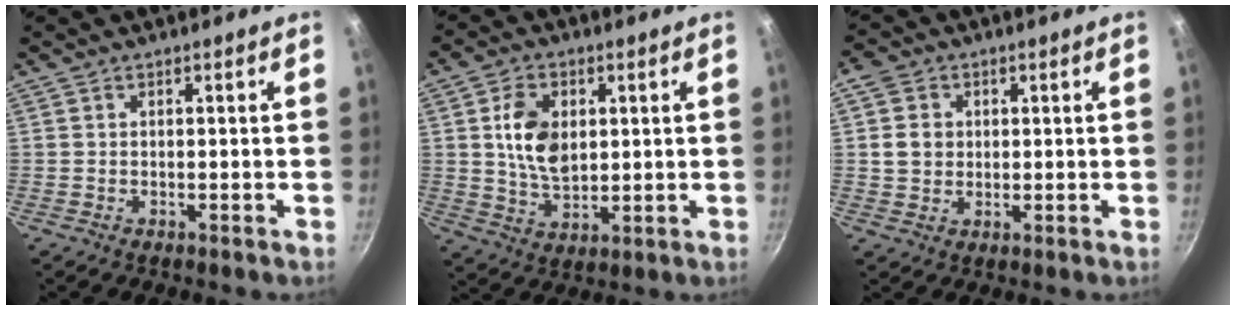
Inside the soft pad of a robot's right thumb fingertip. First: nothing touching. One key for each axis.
{"total": 10.0, "fx": 2.0, "fy": 6.6, "fz": 7.3, "tx": -0.115, "ty": -0.013, "tz": 0.039}
{"total": 5.5, "fx": 0.8, "fy": 4.9, "fz": 2.5, "tx": -0.023, "ty": 0.002, "tz": 0.009}